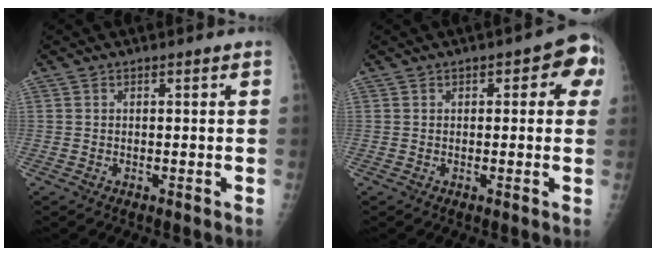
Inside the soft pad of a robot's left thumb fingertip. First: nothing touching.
{"total": 6.1, "force": [1.7, 3.0, 5.0], "torque": [-0.026, 0.008, 0.010]}